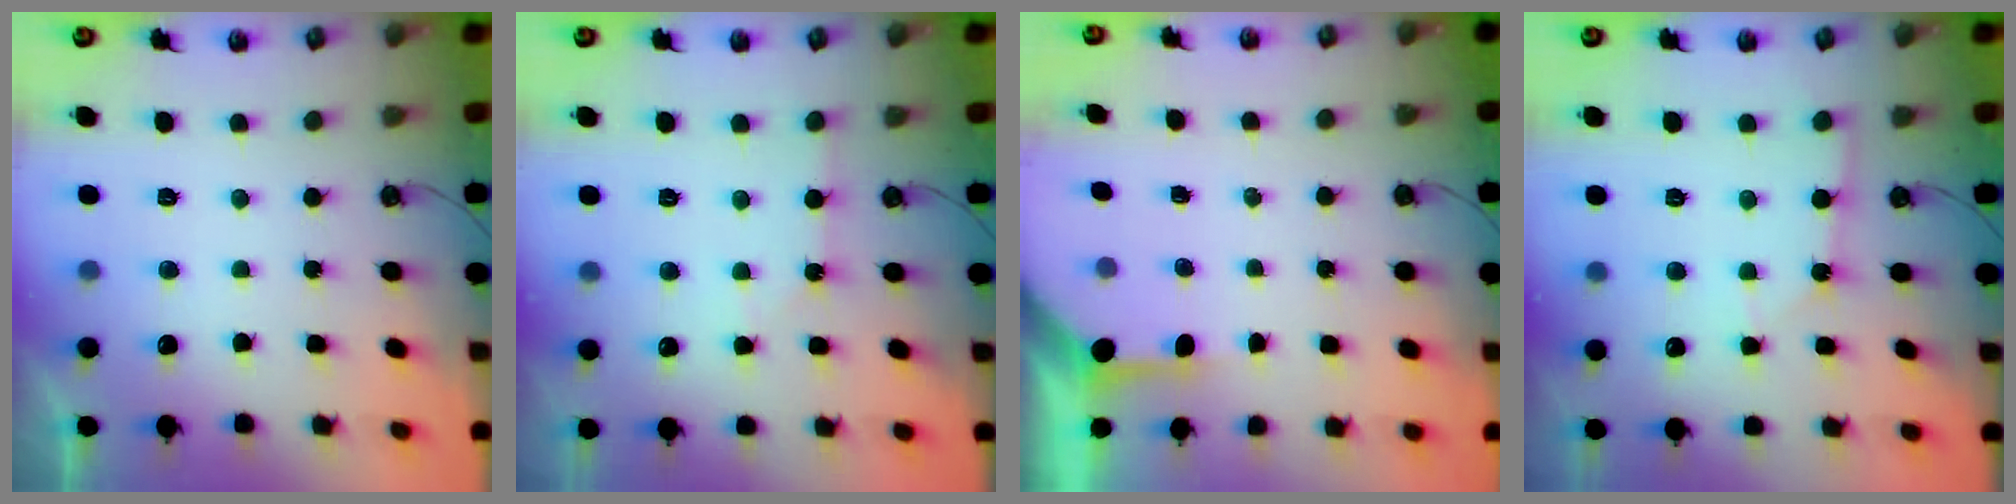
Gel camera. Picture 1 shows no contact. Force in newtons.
{"total": 0.9, "press": 0.9, "slide": 0.1}
{"total": 3.3, "press": 3.2, "slide": 0.3}
{"total": 2.5, "press": 2.5, "slide": 0.3}